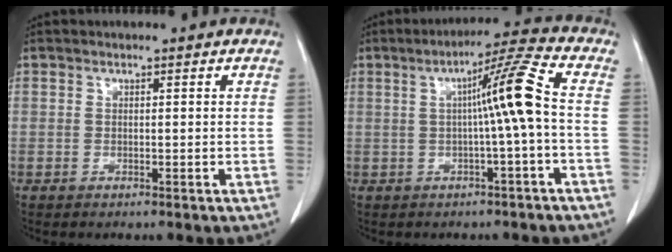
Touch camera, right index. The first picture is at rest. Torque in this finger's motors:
{"motor_torque": [1.05, -0.11, 0.51, 0.15]}